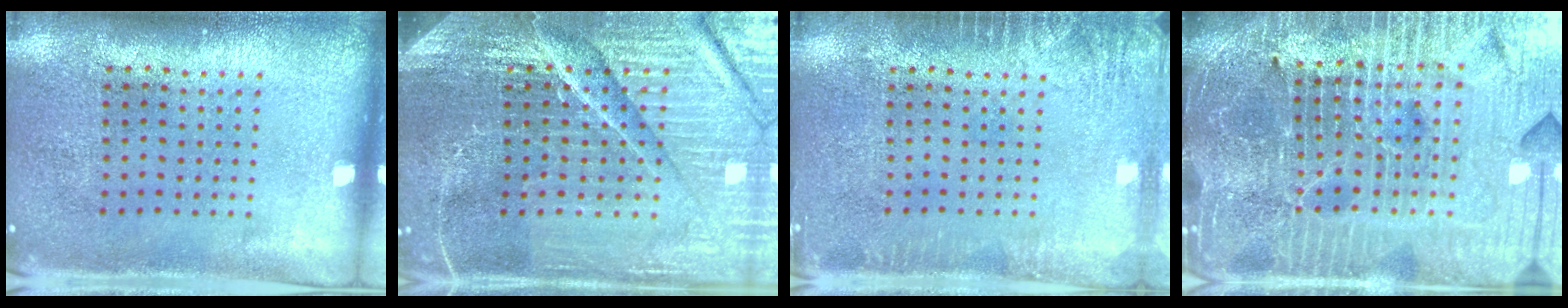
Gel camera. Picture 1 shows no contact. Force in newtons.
{"total": 5.9, "press": 5.3, "slide": 2.5}
{"total": 2.3, "press": 2.2, "slide": 0.2}
{"total": 6.1, "press": 5.5, "slide": 2.5}